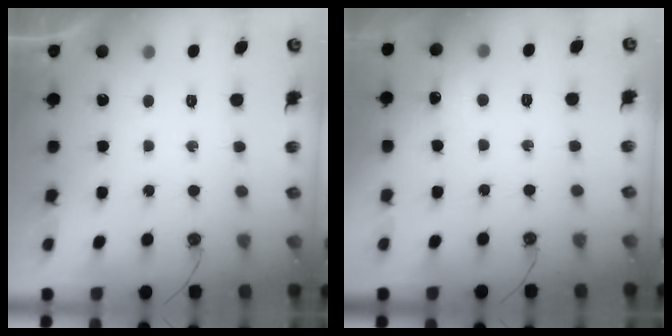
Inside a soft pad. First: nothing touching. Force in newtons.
{"total": 6.6, "press": 6.6, "slide": 0.9}